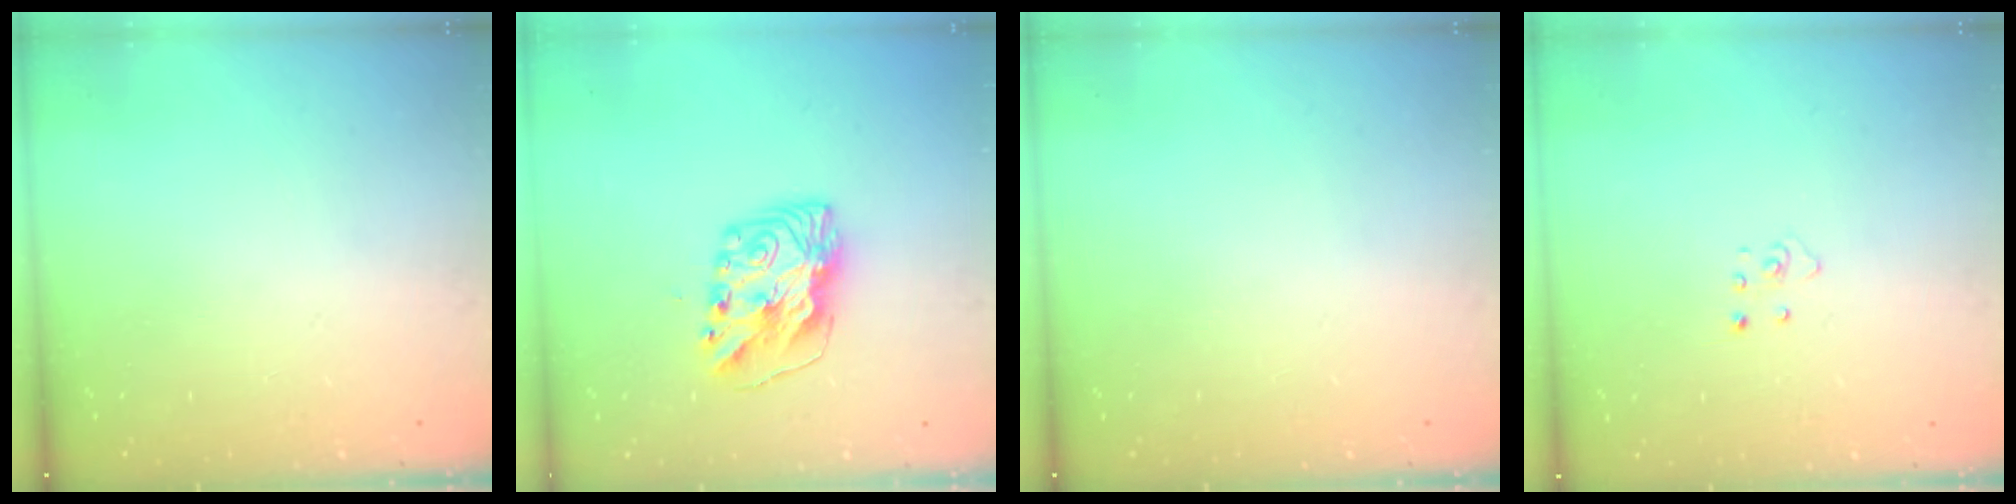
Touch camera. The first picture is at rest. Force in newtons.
{"total": 10.9, "press": 10.9, "slide": 0.5}
{"total": 0.0}
{"total": 2.9, "press": 2.9, "slide": 0.2}